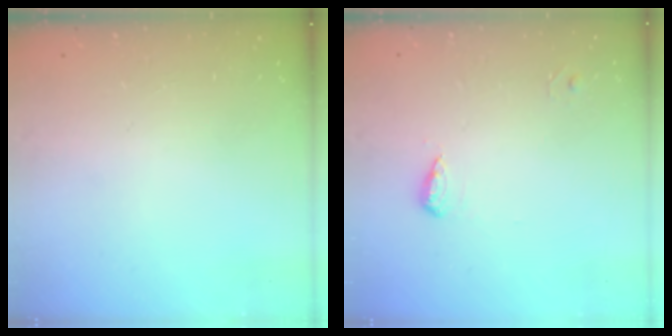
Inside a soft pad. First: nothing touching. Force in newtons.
{"total": 5.5, "press": 5.5, "slide": 1.0}